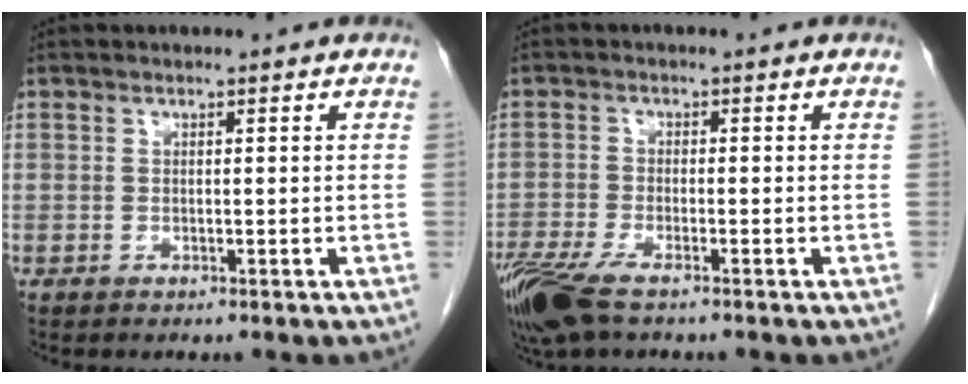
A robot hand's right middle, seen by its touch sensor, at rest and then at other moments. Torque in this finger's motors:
{"motor_torque": [0.89, -0.65, 0.22, 0.12]}